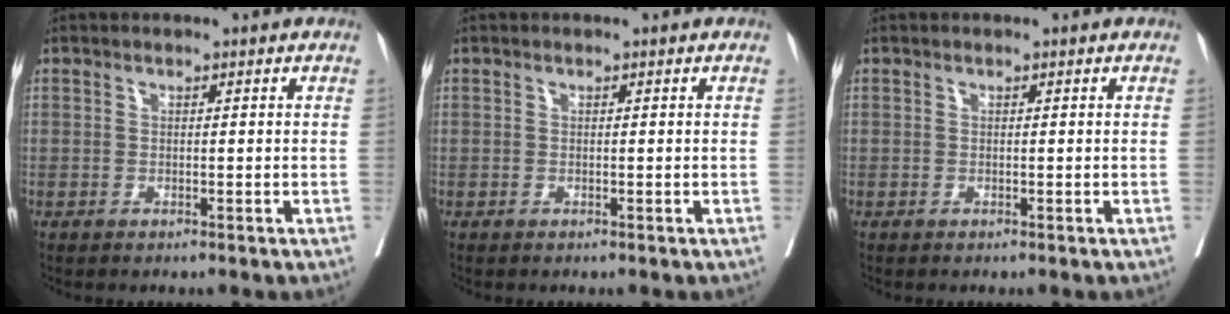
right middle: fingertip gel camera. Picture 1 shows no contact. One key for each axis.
{"total": 0.0}
{"total": 0.0}